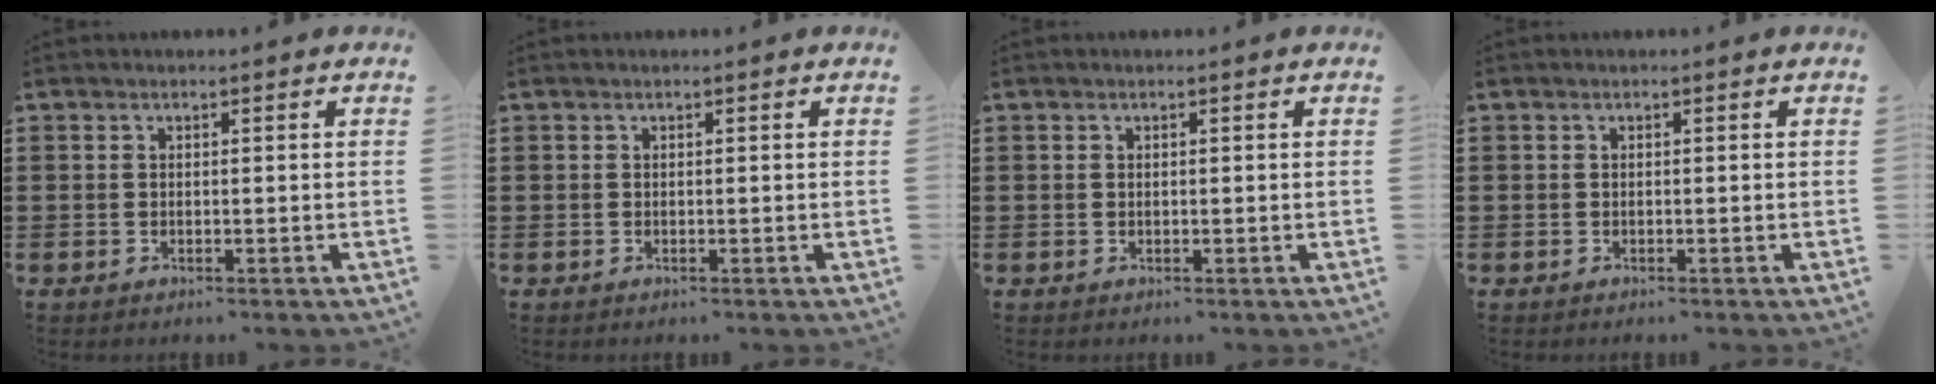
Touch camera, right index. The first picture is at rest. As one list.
[{"total": 0.0}, {"total": 0.0}, {"total": 0.0}]